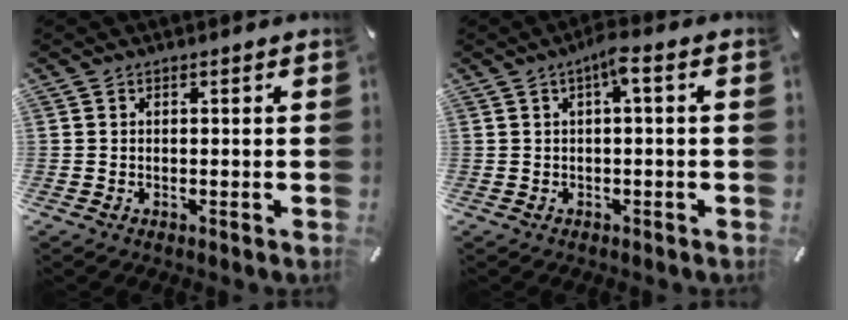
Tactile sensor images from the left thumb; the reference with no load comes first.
{"total": 3.7, "force": [0.6, 0.6, 3.6], "torque": [-0.072, 0.008, 0.007]}